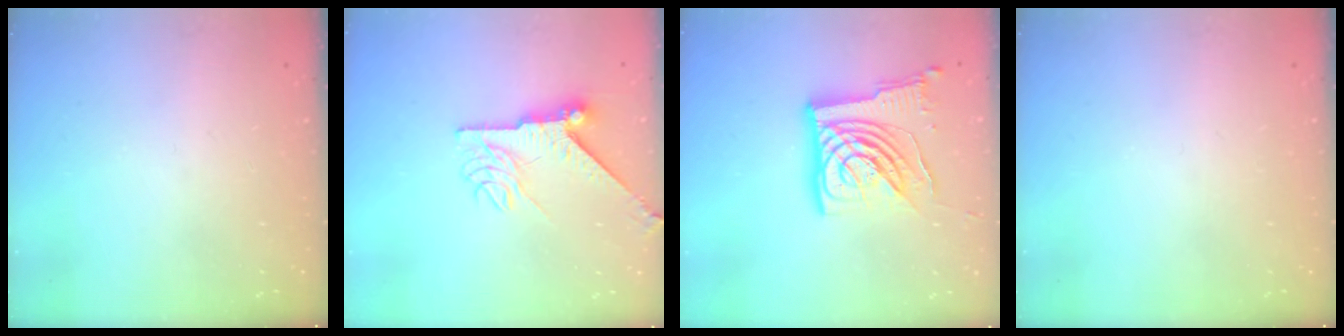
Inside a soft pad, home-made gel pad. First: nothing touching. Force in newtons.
{"total": 9.0, "press": 9.0, "slide": 0.6}
{"total": 16.6, "press": 16.4, "slide": 2.1}
{"total": 0.0}